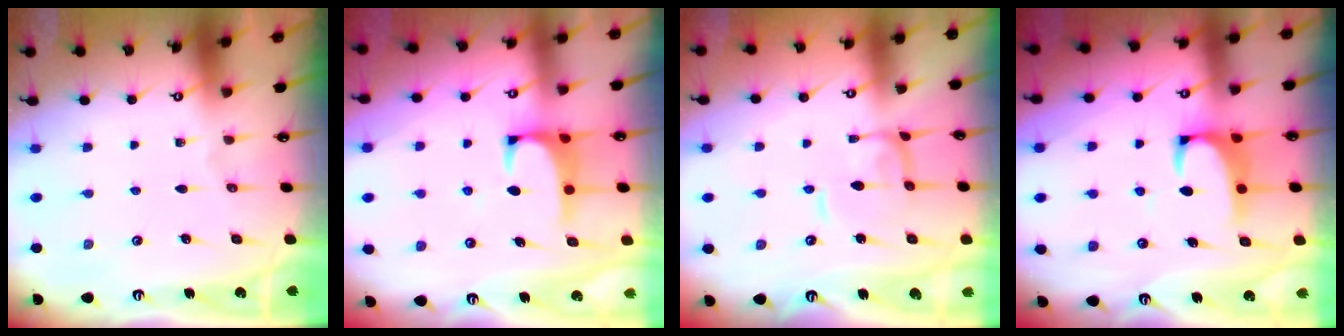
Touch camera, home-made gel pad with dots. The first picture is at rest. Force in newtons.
{"total": 1.2, "press": 1.2, "slide": 0.4}
{"total": 0.0}
{"total": 2.1, "press": 1.9, "slide": 0.9}